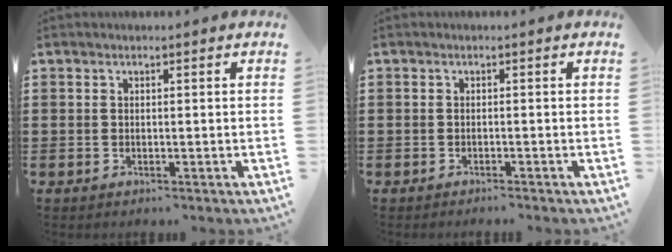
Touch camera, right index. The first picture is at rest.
{"total": 0.7, "force": [-0.7, -0.1, 0.0], "torque": [-0.003, -0.002, -0.015]}